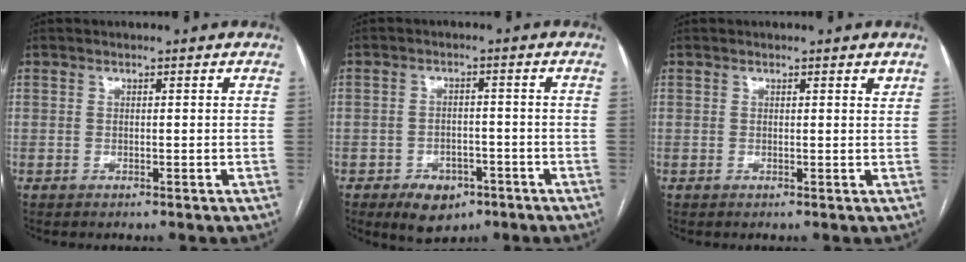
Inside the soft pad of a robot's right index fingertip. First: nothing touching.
{"total": 6.0, "force": [-3.5, 3.8, 3.1], "torque": [-0.048, -0.001, -0.044]}
{"total": 0.9, "force": [0.7, 0.2, 0.6], "torque": [-0.007, -0.002, 0.006]}